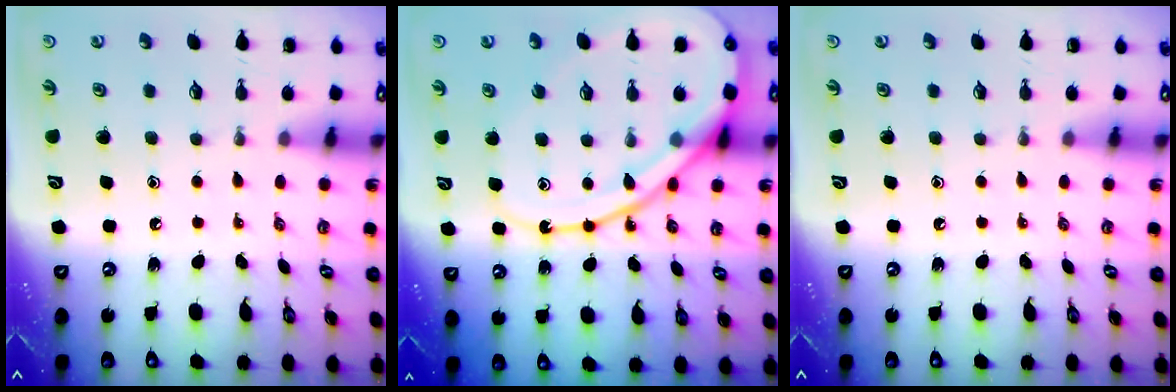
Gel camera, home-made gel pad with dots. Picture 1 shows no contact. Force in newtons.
{"total": 19.0, "press": 18.9, "slide": 2.0}
{"total": 0.0}